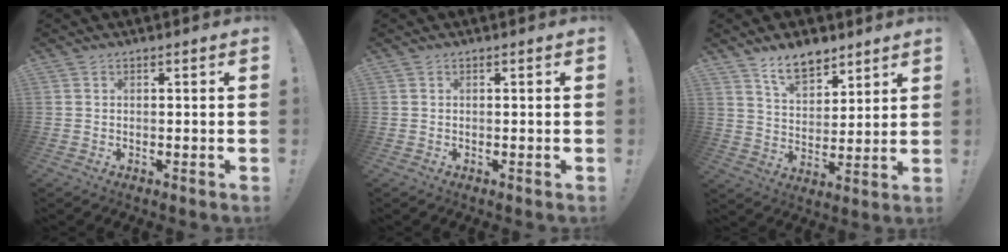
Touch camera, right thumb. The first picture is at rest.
{"total": 0.0}
{"total": 10.2, "force": [7.7, 5.2, 4.1], "torque": [-0.072, -0.045, 0.147]}